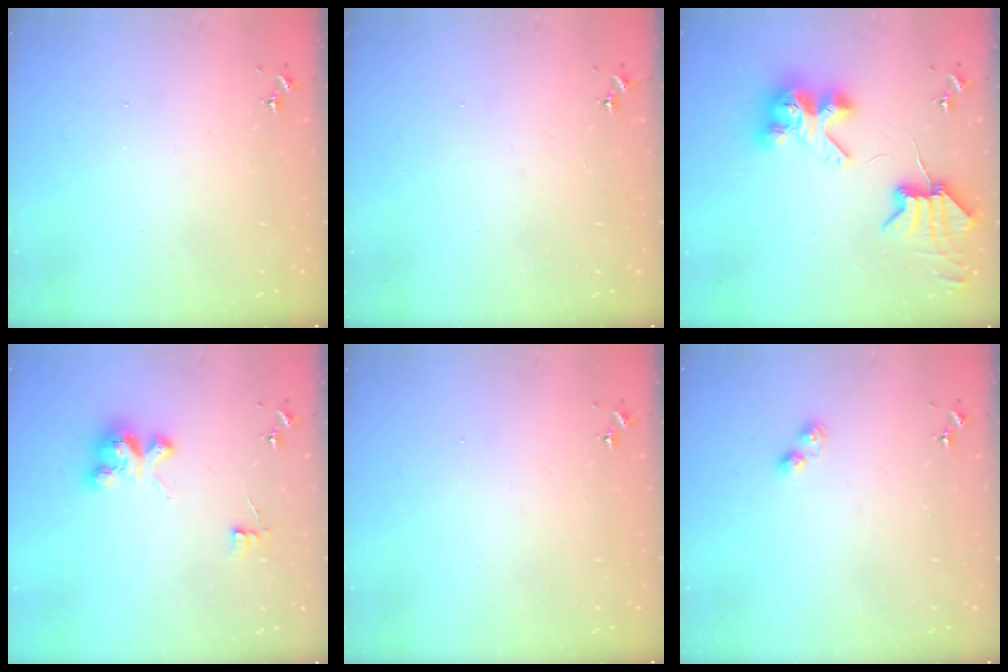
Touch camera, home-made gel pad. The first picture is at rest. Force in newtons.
{"total": 0.0}
{"total": 9.3, "press": 9.2, "slide": 1.4}
{"total": 6.7, "press": 6.7, "slide": 0.4}
{"total": 0.0}
{"total": 3.6, "press": 3.6, "slide": 0.4}